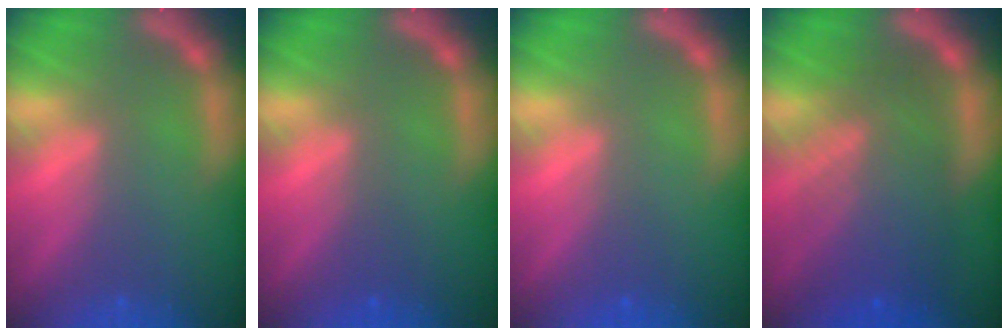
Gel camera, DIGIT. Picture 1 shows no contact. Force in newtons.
{"total": 0.9}
{"total": 0.9}
{"total": 8.6}